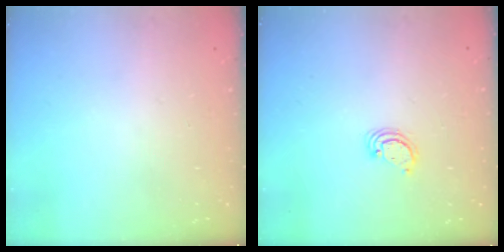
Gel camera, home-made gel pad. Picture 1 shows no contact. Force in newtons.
{"total": 2.6, "press": 2.6, "slide": 0.3}